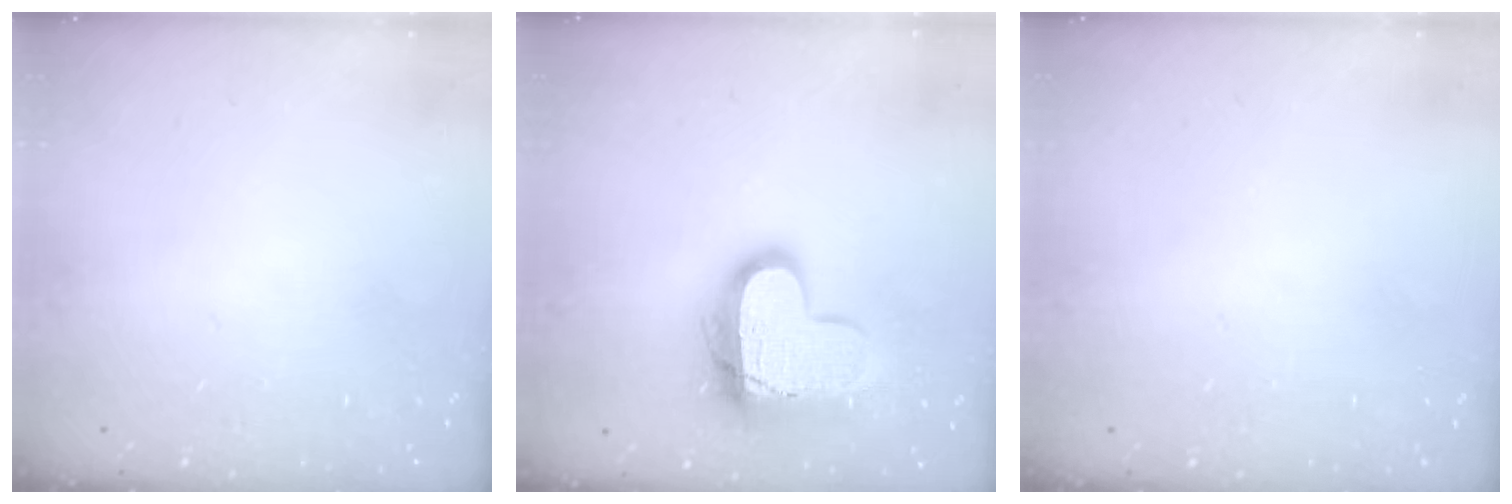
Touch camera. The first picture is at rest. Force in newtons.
{"total": 14.9, "press": 14.9, "slide": 1.4}
{"total": 0.6, "press": 0.6, "slide": 0.2}